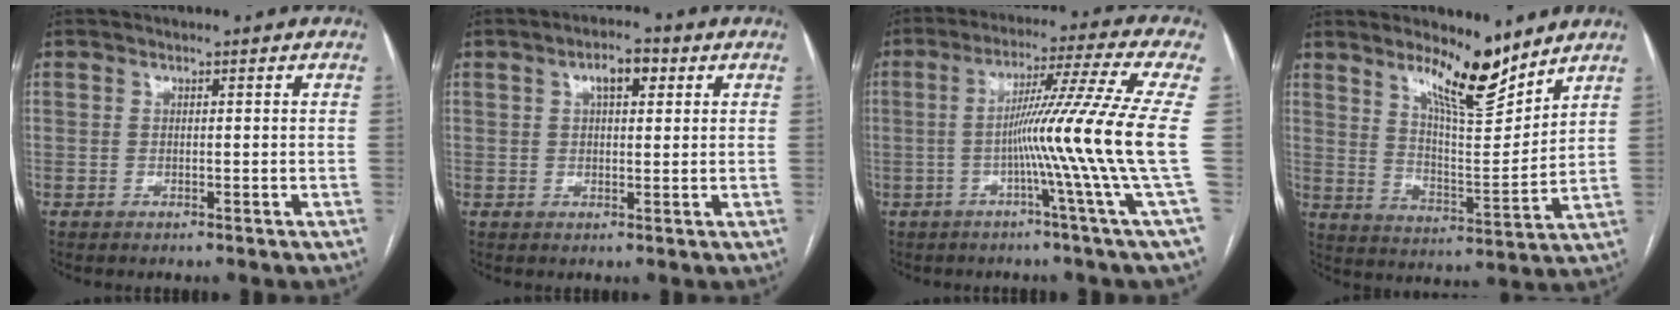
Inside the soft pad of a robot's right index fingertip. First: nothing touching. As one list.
[{"total": 4.4, "force": [1.8, 1.7, 3.7], "torque": [-0.062, 0.013, 0.028]}, {"total": 14.8, "force": [-1.9, -4.4, 14.0], "torque": [-0.214, -0.005, -0.036]}, {"total": 11.1, "force": [8.6, 1.6, 6.9], "torque": [-0.113, -0.018, 0.151]}]